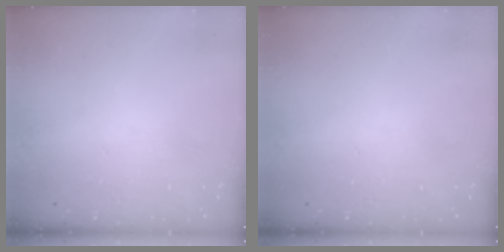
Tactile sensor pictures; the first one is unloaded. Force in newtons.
{"total": 0.0}